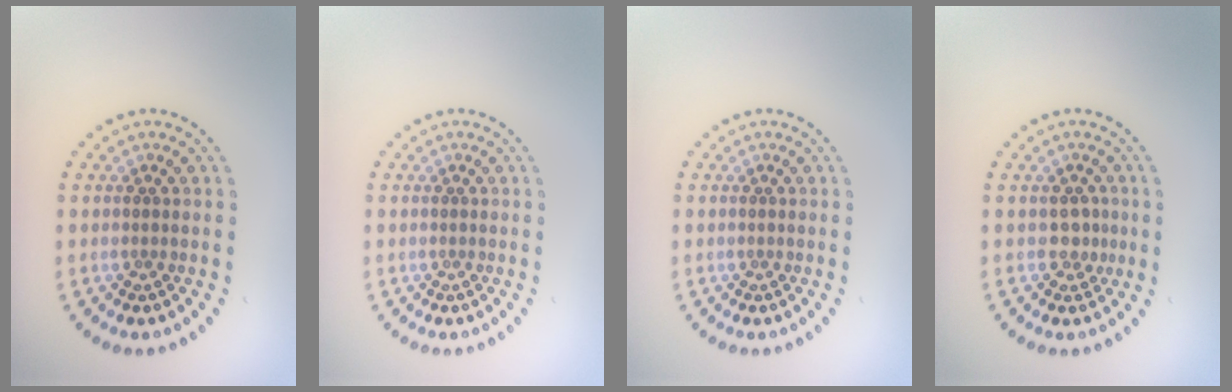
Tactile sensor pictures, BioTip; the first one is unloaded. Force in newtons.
{"total": 0.0}
{"total": 0.0}
{"total": 1.4, "press": 1.2, "slide": 0.7}